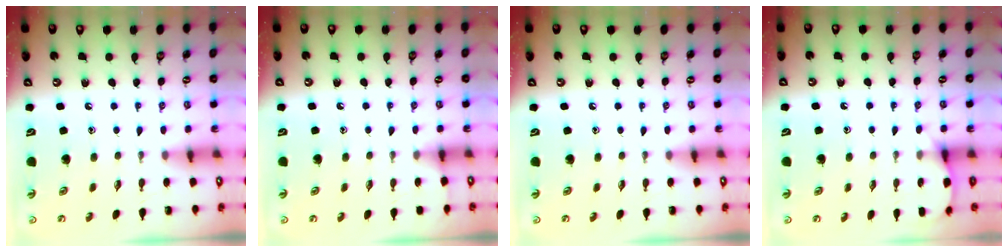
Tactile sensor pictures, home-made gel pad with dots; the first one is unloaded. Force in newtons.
{"total": 2.9, "press": 2.9, "slide": 0.4}
{"total": 0.0}
{"total": 5.8, "press": 5.8, "slide": 0.7}